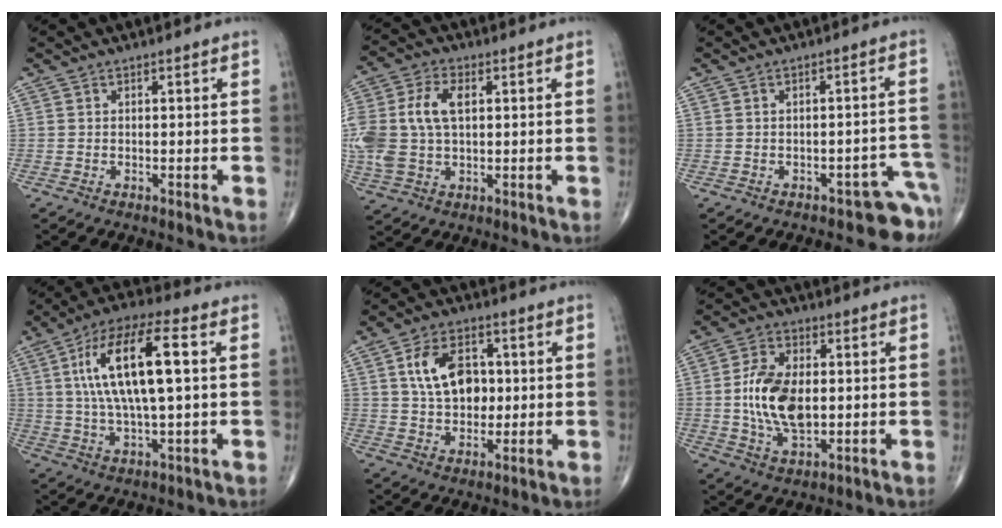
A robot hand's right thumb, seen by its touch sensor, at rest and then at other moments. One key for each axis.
{"total": 14.5, "fx": 1.8, "fy": 8.9, "fz": 11.2, "tx": -0.269, "ty": 0.009, "tz": 0.039}
{"total": 4.1, "fx": -3.4, "fy": 2.0, "fz": 0.9, "tx": 0.019, "ty": 0.059, "tz": -0.044}
{"total": 17.7, "fx": 3.3, "fy": 5.4, "fz": 16.5, "tx": -0.316, "ty": 0.017, "tz": 0.057}
{"total": 11.8, "fx": 2.3, "fy": 7.9, "fz": 8.5, "tx": -0.121, "ty": 0.000, "tz": 0.040}
{"total": 12.9, "fx": 0.2, "fy": 7.4, "fz": 10.5, "tx": -0.190, "ty": -0.001, "tz": 0.007}